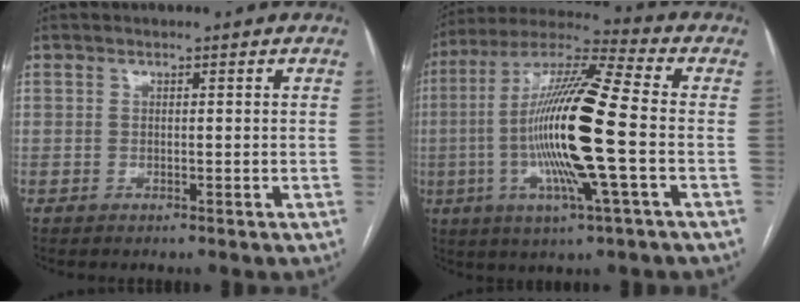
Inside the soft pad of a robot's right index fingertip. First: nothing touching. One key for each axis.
{"total": 18.6, "fx": -2.6, "fy": 0.5, "fz": 18.4, "tx": -0.364, "ty": -0.005, "tz": -0.059}